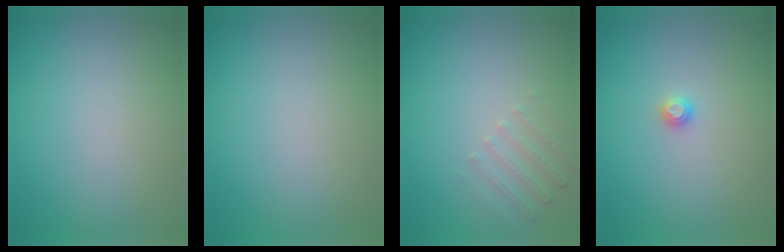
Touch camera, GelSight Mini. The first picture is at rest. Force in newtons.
{"total": 0.0}
{"total": 1.6, "press": 1.6, "slide": 0.4}
{"total": 0.8, "press": 0.8, "slide": 0.1}